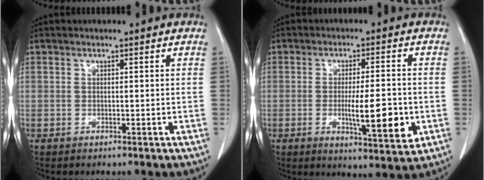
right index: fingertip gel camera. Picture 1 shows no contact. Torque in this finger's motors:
{"motor_torque": [0.60, 0.19, 0.53, 0.07]}